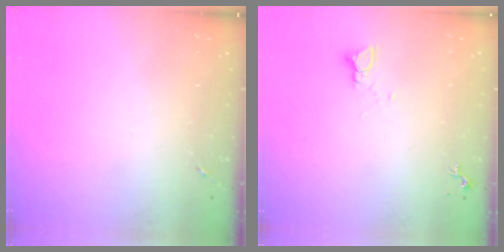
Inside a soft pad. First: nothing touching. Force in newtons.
{"total": 2.2, "press": 2.2, "slide": 0.1}